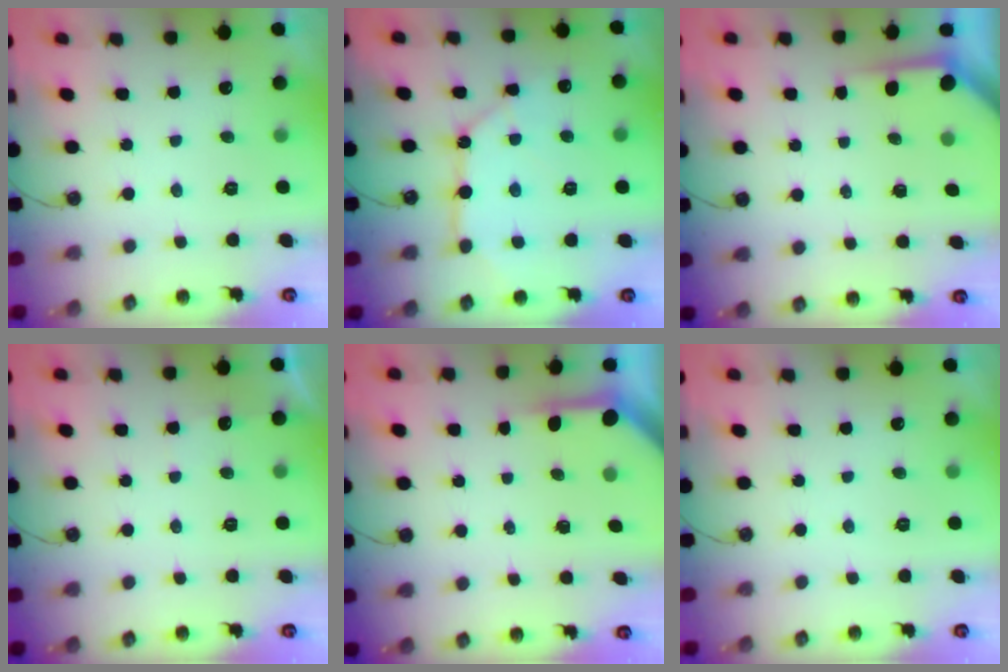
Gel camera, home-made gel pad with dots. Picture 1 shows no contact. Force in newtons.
{"total": 11.4, "press": 11.3, "slide": 1.0}
{"total": 3.4, "press": 3.4, "slide": 0.3}
{"total": 2.1, "press": 2.1, "slide": 0.4}
{"total": 4.0, "press": 3.9, "slide": 0.4}
{"total": 0.0}